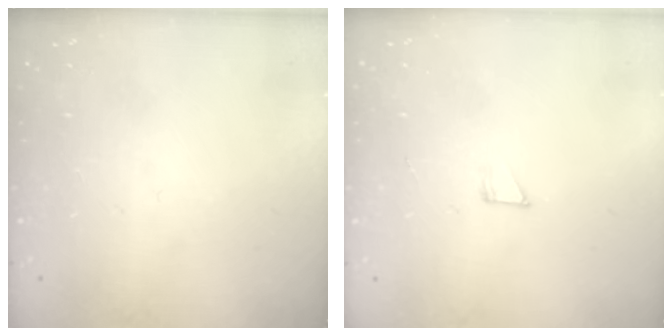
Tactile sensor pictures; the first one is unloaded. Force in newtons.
{"total": 2.6, "press": 2.6, "slide": 0.1}